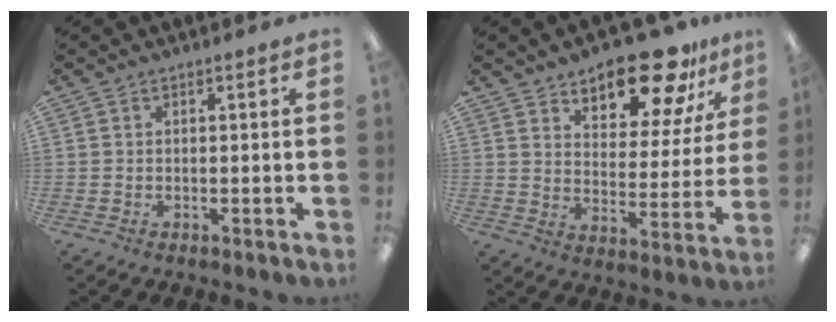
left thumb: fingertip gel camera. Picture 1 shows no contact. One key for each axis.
{"total": 16.5, "fx": 13.5, "fy": 6.3, "fz": 7.2, "tx": -0.103, "ty": -0.096, "tz": 0.232}